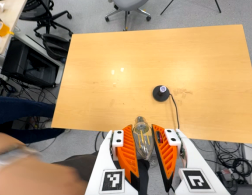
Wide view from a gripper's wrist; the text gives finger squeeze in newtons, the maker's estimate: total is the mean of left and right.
{"total": 12.7, "left": 14.0, "right": 11.4}